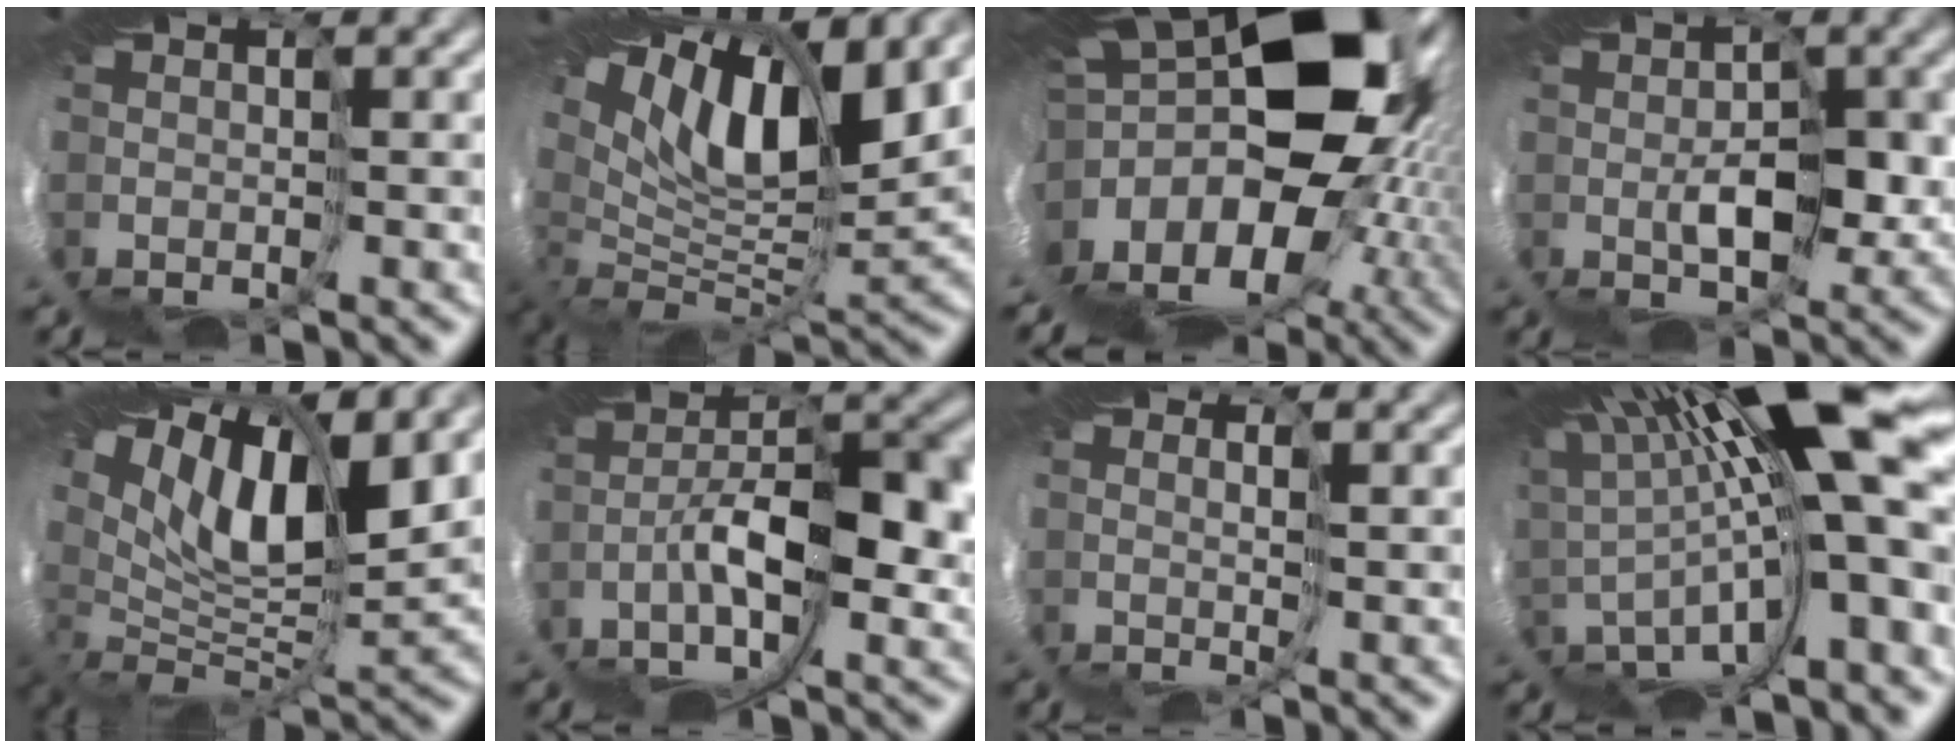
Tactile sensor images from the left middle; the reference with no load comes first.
{"total": 9.6, "force": [7.6, 1.9, 5.4], "torque": [-0.102, 0.005, 0.137]}
{"total": 15.7, "force": [2.1, 9.4, 12.4], "torque": [-0.219, -0.033, 0.043]}
{"total": 2.0, "force": [0.9, -0.3, 1.8], "torque": [-0.042, 0.002, 0.010]}
{"total": 8.6, "force": [7.1, 1.4, 4.7], "torque": [-0.084, -0.001, 0.128]}
{"total": 6.3, "force": [-1.3, 2.5, 5.6], "torque": [-0.116, 0.006, -0.030]}
{"total": 3.1, "force": [1.5, -2.3, -1.5], "torque": [0.019, -0.005, 0.027]}
{"total": 12.9, "force": [4.2, 0.5, 12.2], "torque": [-0.193, -0.004, 0.083]}